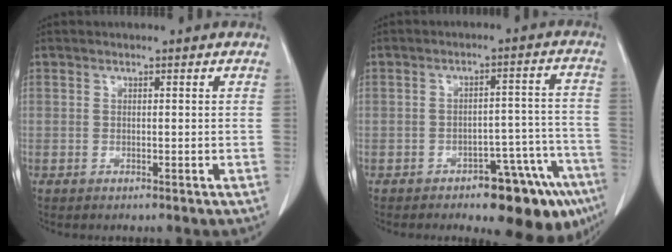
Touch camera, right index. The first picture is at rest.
{"total": 12.7, "force": [-8.6, 4.6, 8.2], "torque": [-0.058, 0.044, -0.113]}